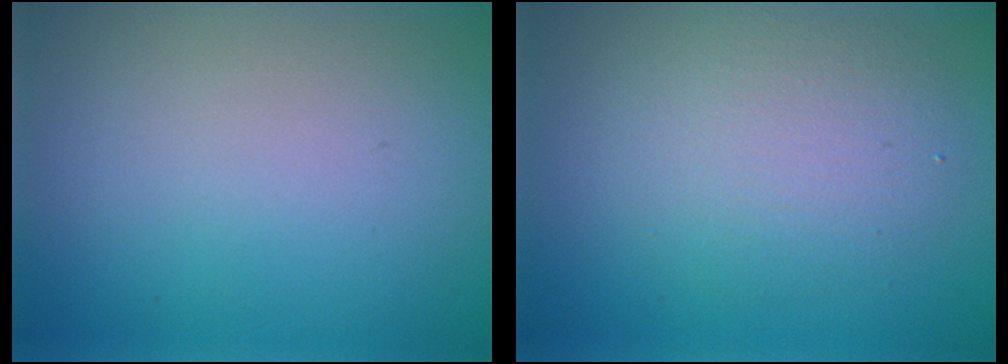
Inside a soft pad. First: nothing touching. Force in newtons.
{"total": 3.8, "press": 3.8, "slide": 0.3}